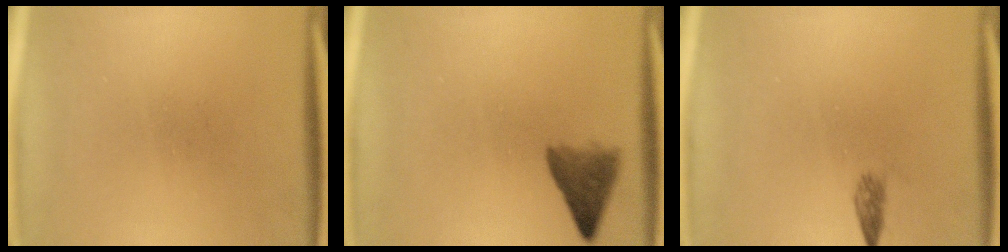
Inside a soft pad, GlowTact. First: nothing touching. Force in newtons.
{"total": 4.2}
{"total": 1.3}